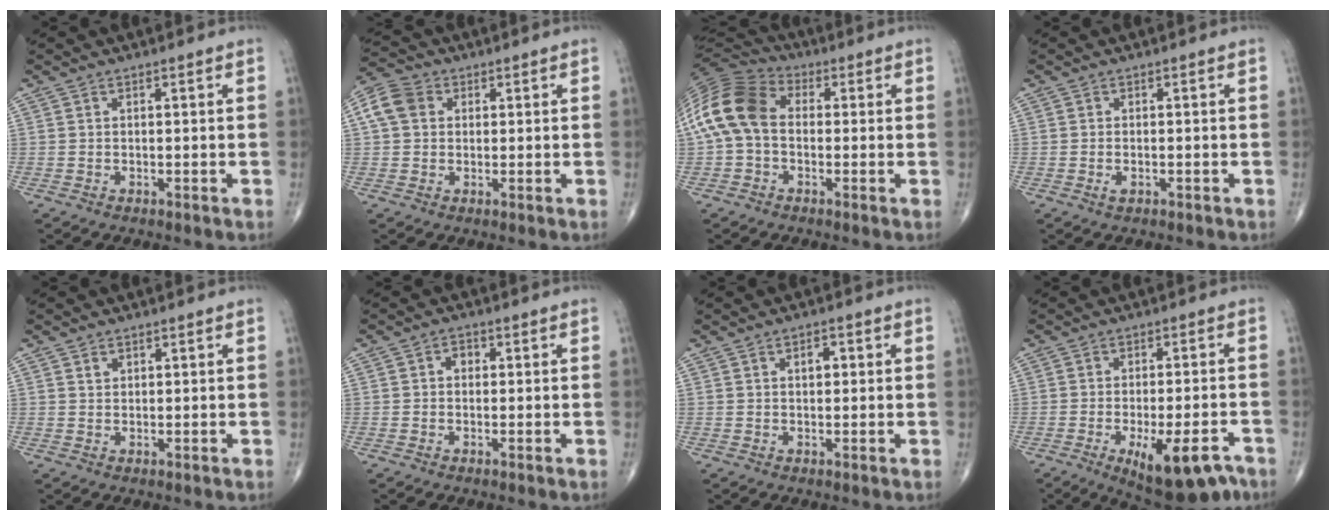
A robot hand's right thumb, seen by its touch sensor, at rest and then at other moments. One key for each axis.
{"total": 6.5, "fx": 1.5, "fy": 5.2, "fz": 3.6, "tx": -0.067, "ty": 0.017, "tz": 0.021}
{"total": 14.4, "fx": 0.3, "fy": 10.0, "fz": 10.3, "tx": -0.211, "ty": 0.036, "tz": -0.006}
{"total": 1.1, "fx": -0.4, "fy": 0.6, "fz": 0.9, "tx": -0.017, "ty": 0.004, "tz": -0.006}
{"total": 1.4, "fx": 0.8, "fy": 1.0, "fz": 0.6, "tx": -0.001, "ty": -0.004, "tz": 0.014}
{"total": 2.0, "fx": 0.2, "fy": 1.6, "fz": 1.1, "tx": -0.007, "ty": 0.008, "tz": -0.001}
{"total": 2.2, "fx": 0.7, "fy": 1.2, "fz": 1.7, "tx": -0.021, "ty": 0.000, "tz": 0.009}
{"total": 12.8, "fx": -7.1, "fy": 4.7, "fz": 9.6, "tx": -0.117, "ty": 0.020, "tz": -0.094}